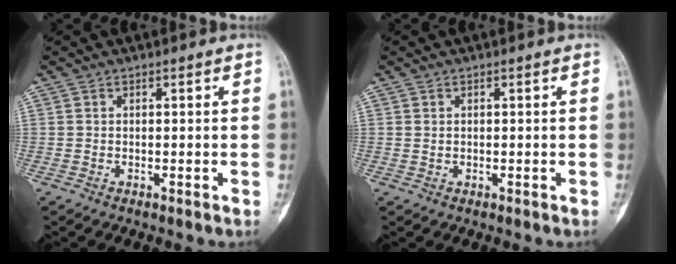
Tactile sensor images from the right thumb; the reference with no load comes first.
{"total": 0.6, "force": [0.0, 0.5, 0.3], "torque": [-0.003, 0.000, 0.001]}